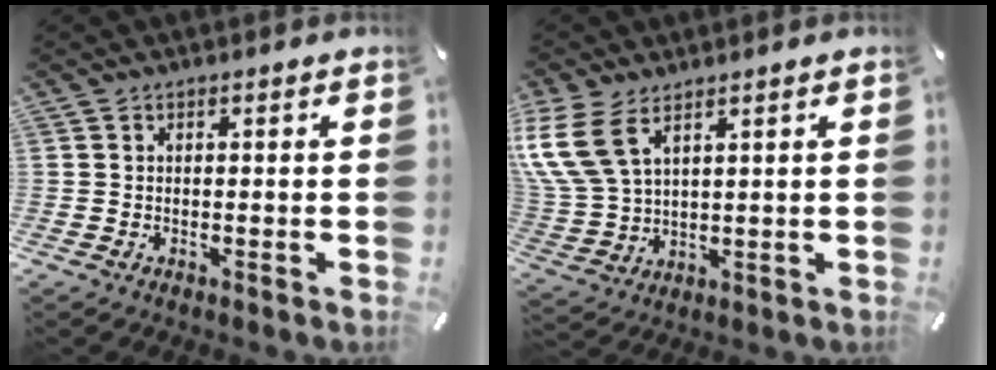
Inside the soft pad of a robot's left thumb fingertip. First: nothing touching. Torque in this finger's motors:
{"motor_torque": [1.69, 1.53, 1.86, -0.89, 0.33]}